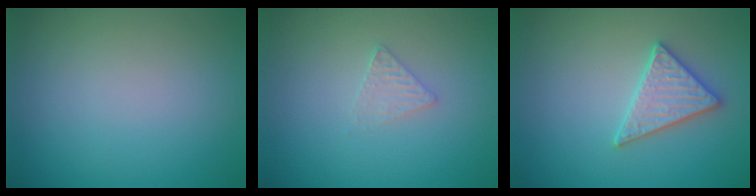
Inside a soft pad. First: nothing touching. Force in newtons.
{"total": 1.4, "press": 1.3, "slide": 0.2}
{"total": 3.1, "press": 3.0, "slide": 0.4}